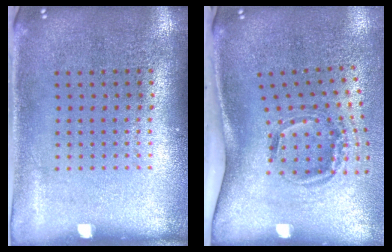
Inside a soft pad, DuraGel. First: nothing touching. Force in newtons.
{"total": 2.0, "press": 1.2, "slide": 1.6}